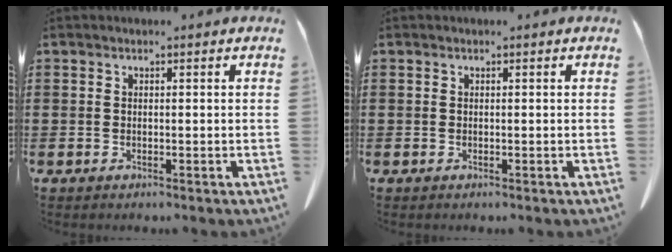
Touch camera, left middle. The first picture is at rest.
{"total": 0.0}